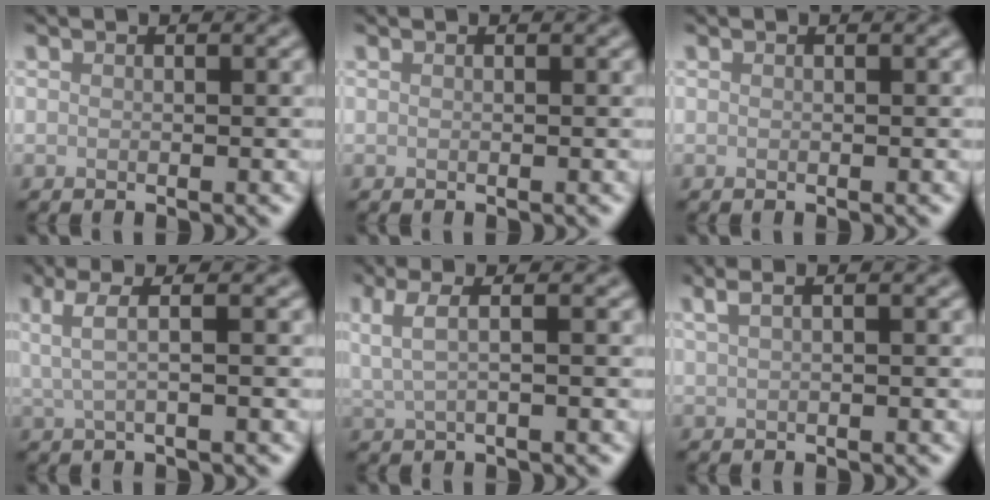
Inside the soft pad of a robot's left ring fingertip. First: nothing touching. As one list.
[{"total": 0.0}, {"total": 0.0}, {"total": 2.7, "force": [0.9, 0.7, 2.5], "torque": [-0.047, 0.001, 0.015]}, {"total": 2.5, "force": [0.9, 0.7, 2.3], "torque": [-0.044, 0.000, 0.015]}, {"total": 3.1, "force": [1.7, 1.4, 2.2], "torque": [-0.024, 0.014, 0.004]}]